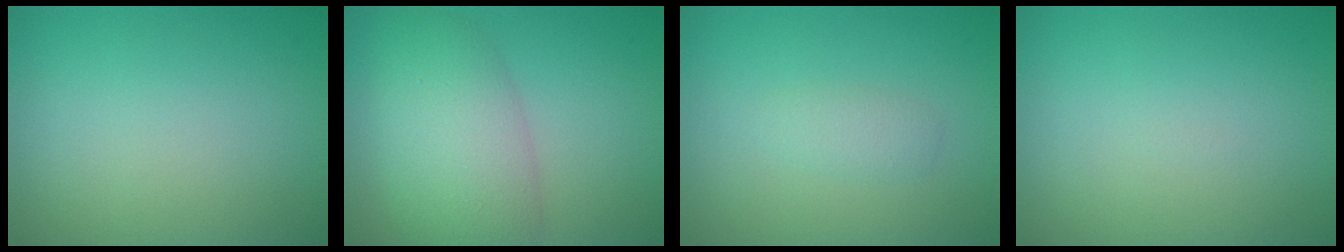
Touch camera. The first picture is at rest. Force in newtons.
{"total": 6.6, "press": 6.6, "slide": 0.2}
{"total": 1.2, "press": 1.2, "slide": 0.1}
{"total": 0.0}